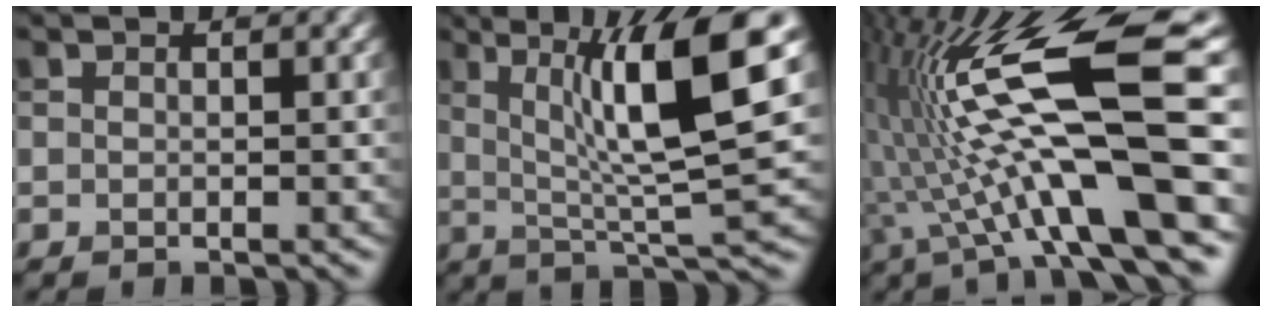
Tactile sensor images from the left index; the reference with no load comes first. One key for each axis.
{"total": 10.8, "fx": 2.9, "fy": 1.8, "fz": 10.2, "tx": -0.150, "ty": -0.001, "tz": 0.054}
{"total": 15.4, "fx": -0.2, "fy": 3.0, "fz": 15.1, "tx": -0.274, "ty": 0.021, "tz": 0.004}